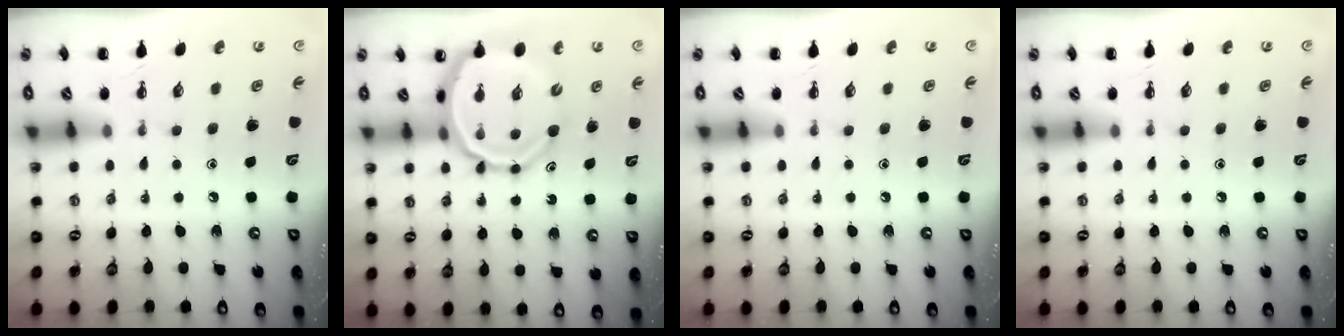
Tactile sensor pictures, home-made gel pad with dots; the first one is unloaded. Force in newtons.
{"total": 13.6, "press": 13.0, "slide": 3.9}
{"total": 0.0}
{"total": 0.0}